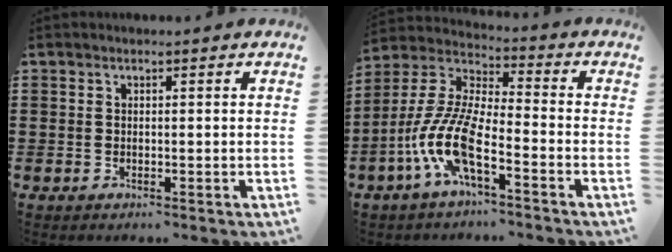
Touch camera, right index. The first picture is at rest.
{"total": 10.8, "force": [-5.7, 2.7, 8.8], "torque": [-0.224, -0.018, -0.119]}